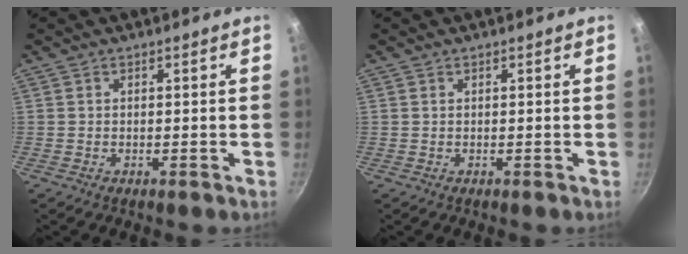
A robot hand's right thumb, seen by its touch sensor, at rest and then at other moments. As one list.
[{"total": 0.0}]